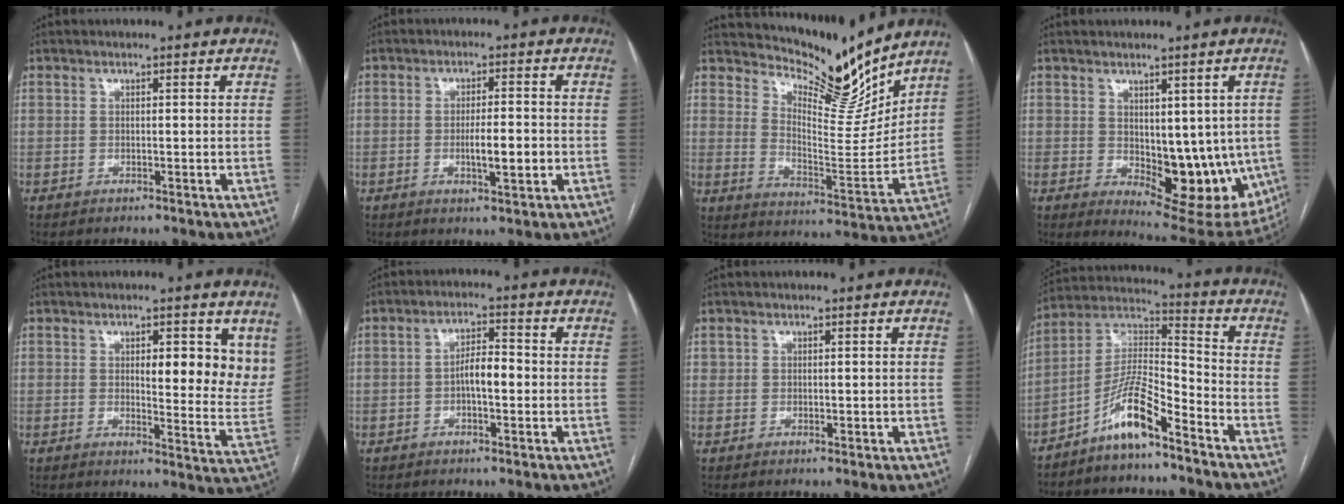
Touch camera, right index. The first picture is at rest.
{"total": 5.2, "force": [-1.1, 1.0, 5.0], "torque": [-0.085, -0.005, -0.015]}
{"total": 11.2, "force": [10.8, 1.4, 2.6], "torque": [-0.052, -0.042, 0.175]}
{"total": 14.1, "force": [-1.6, 7.3, 12.0], "torque": [-0.145, -0.011, -0.003]}
{"total": 10.4, "force": [4.6, 3.4, 8.7], "torque": [-0.097, -0.016, 0.059]}
{"total": 5.0, "force": [-0.7, 1.2, 4.8], "torque": [-0.091, 0.010, -0.014]}
{"total": 1.3, "force": [0.5, 1.1, 0.4], "torque": [-0.002, 0.004, 0.010]}
{"total": 10.1, "force": [-6.9, 1.4, 7.3], "torque": [-0.153, 0.013, -0.135]}